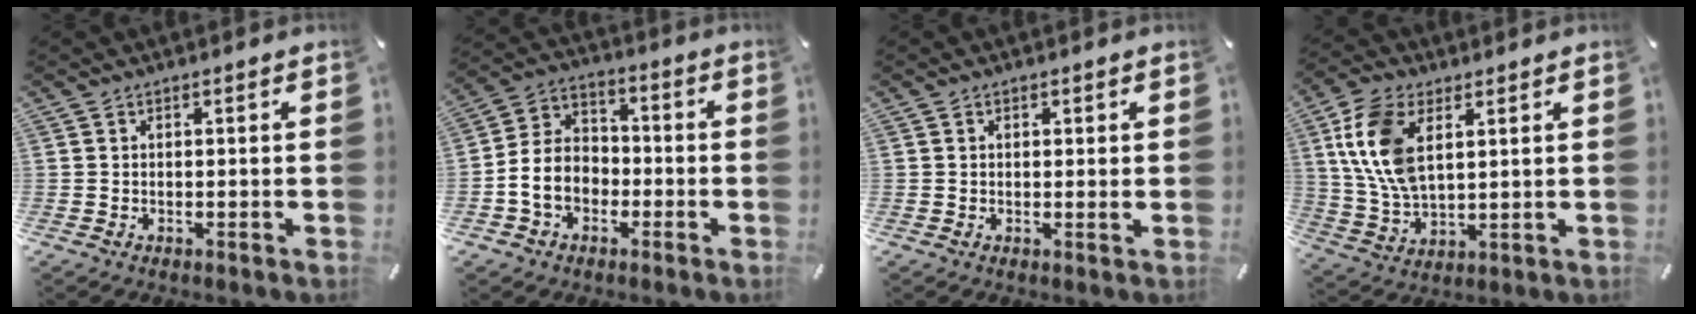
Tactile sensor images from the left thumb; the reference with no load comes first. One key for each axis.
{"total": 8.8, "fx": -3.0, "fy": 7.2, "fz": 4.2, "tx": -0.110, "ty": 0.017, "tz": -0.059}
{"total": 1.0, "fx": 0.3, "fy": 0.5, "fz": 0.9, "tx": -0.010, "ty": -0.001, "tz": 0.003}
{"total": 12.2, "fx": 4.1, "fy": 7.4, "fz": 8.8, "tx": -0.221, "ty": -0.007, "tz": 0.072}